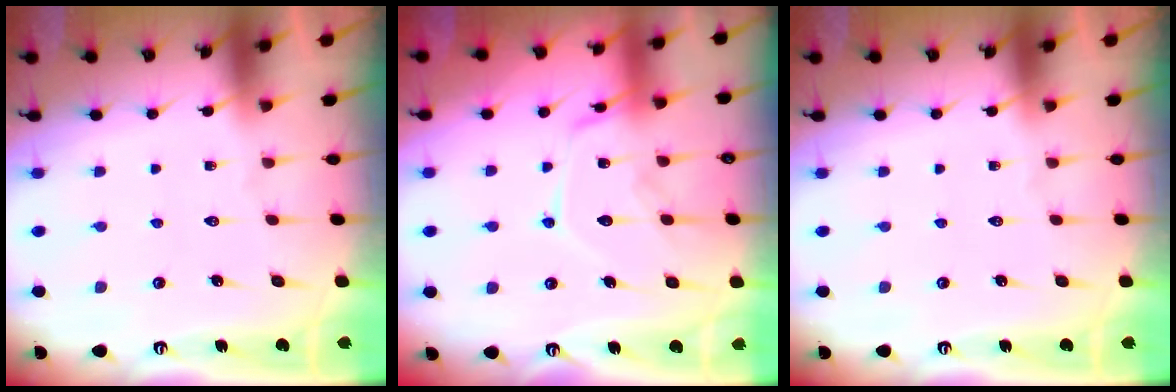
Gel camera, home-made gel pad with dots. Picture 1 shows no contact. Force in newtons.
{"total": 13.8, "press": 13.8, "slide": 1.3}
{"total": 0.0}